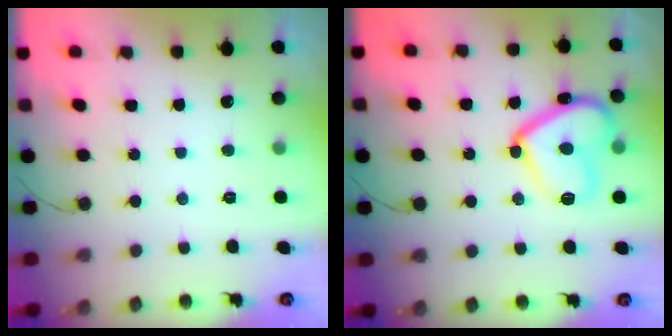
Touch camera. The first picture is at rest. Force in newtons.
{"total": 16.1, "press": 16.0, "slide": 1.5}